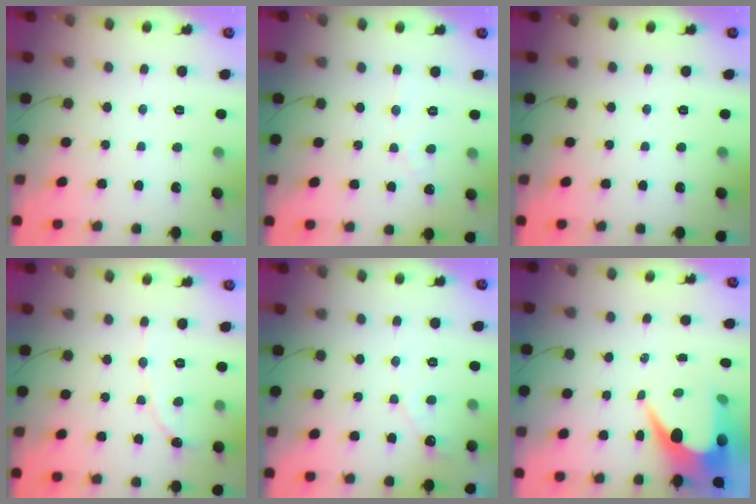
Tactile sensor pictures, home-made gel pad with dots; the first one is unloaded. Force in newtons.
{"total": 3.0, "press": 3.0, "slide": 0.2}
{"total": 0.0}
{"total": 1.7, "press": 1.7, "slide": 0.1}
{"total": 4.8, "press": 4.8, "slide": 0.3}
{"total": 9.1, "press": 9.1, "slide": 0.9}